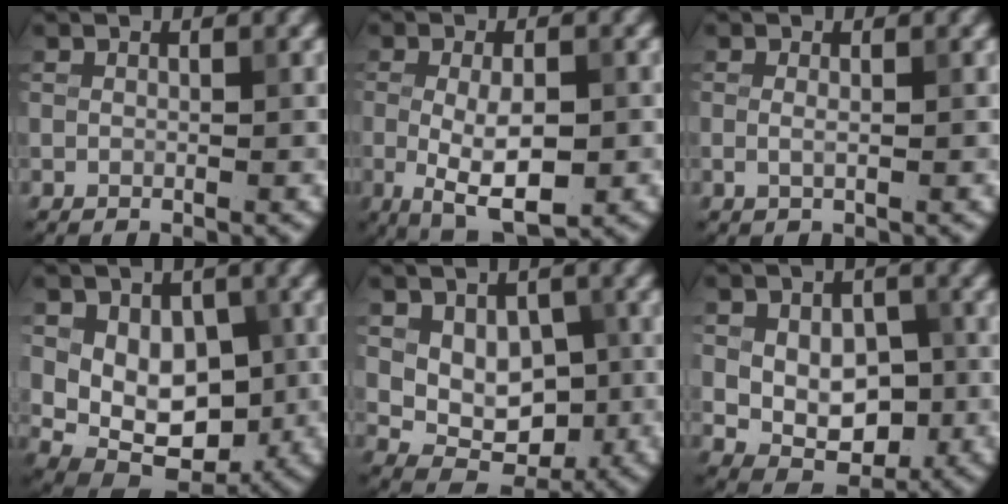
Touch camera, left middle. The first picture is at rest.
{"total": 6.2, "force": [-1.2, 2.5, 5.5], "torque": [-0.103, -0.013, -0.017]}
{"total": 0.8, "force": [0.0, 0.2, 0.8], "torque": [-0.017, -0.003, -0.001]}
{"total": 7.1, "force": [0.1, 5.2, 4.8], "torque": [-0.070, -0.017, 0.011]}
{"total": 5.5, "force": [0.3, 3.9, 3.9], "torque": [-0.056, -0.010, 0.011]}
{"total": 6.7, "force": [-0.5, 4.6, 4.9], "torque": [-0.083, -0.011, -0.004]}